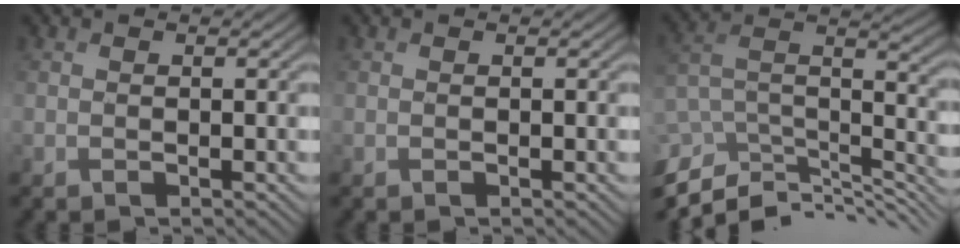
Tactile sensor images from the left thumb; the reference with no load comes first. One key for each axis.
{"total": 0.0}
{"total": 12.0, "fx": -7.7, "fy": 5.5, "fz": 7.5, "tx": -0.192, "ty": -0.006, "tz": -0.130}